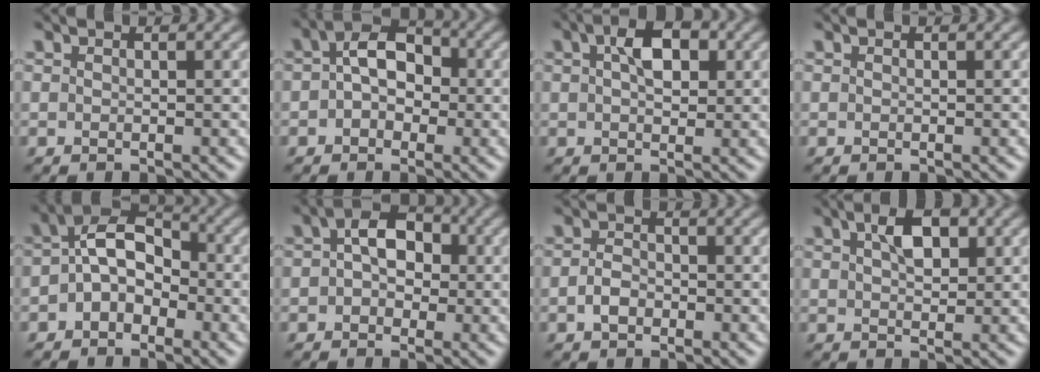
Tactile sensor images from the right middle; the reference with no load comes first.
{"total": 4.5, "force": [0.2, 3.3, 3.2], "torque": [-0.036, 0.011, -0.013]}
{"total": 4.2, "force": [1.2, 2.4, 3.2], "torque": [-0.052, 0.010, 0.016]}
{"total": 0.0}
{"total": 4.8, "force": [-0.6, 3.4, 3.4], "torque": [-0.046, 0.012, -0.023]}
{"total": 4.5, "force": [0.6, 3.2, 3.2], "torque": [-0.038, 0.014, -0.006]}
{"total": 1.7, "force": [-0.6, 1.2, 1.1], "torque": [-0.023, 0.002, -0.015]}
{"total": 3.4, "force": [1.3, 1.7, 2.6], "torque": [-0.046, 0.009, 0.023]}